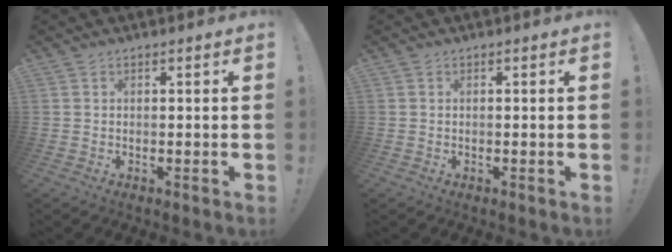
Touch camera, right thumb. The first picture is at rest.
{"total": 0.0}